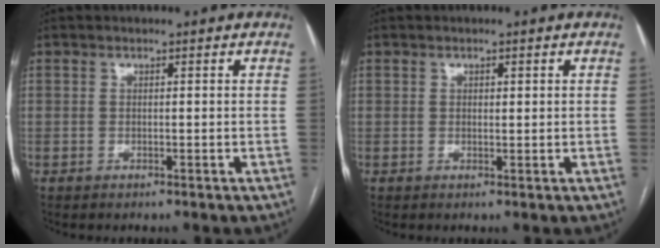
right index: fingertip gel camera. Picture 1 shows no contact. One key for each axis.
{"total": 0.8, "fx": 0.3, "fy": 0.4, "fz": 0.5, "tx": -0.008, "ty": -0.001, "tz": 0.004}